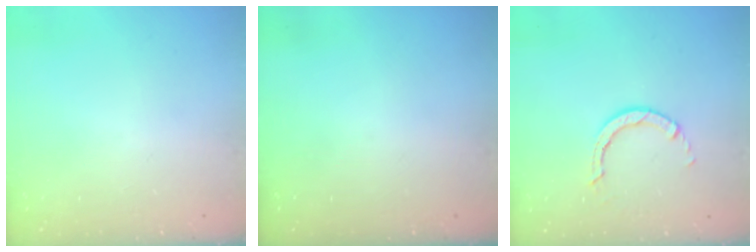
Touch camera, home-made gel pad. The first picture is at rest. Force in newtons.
{"total": 0.0}
{"total": 2.8, "press": 2.8, "slide": 0.2}